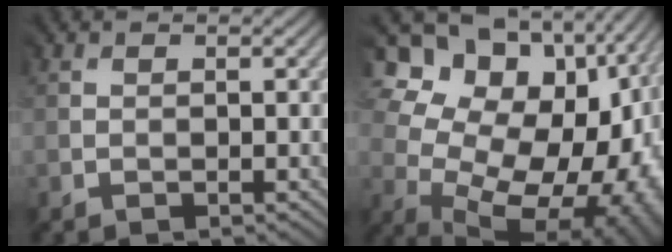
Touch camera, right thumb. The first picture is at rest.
{"total": 19.5, "force": [0.2, 14.3, 13.3], "torque": [-0.185, 0.009, 0.009]}